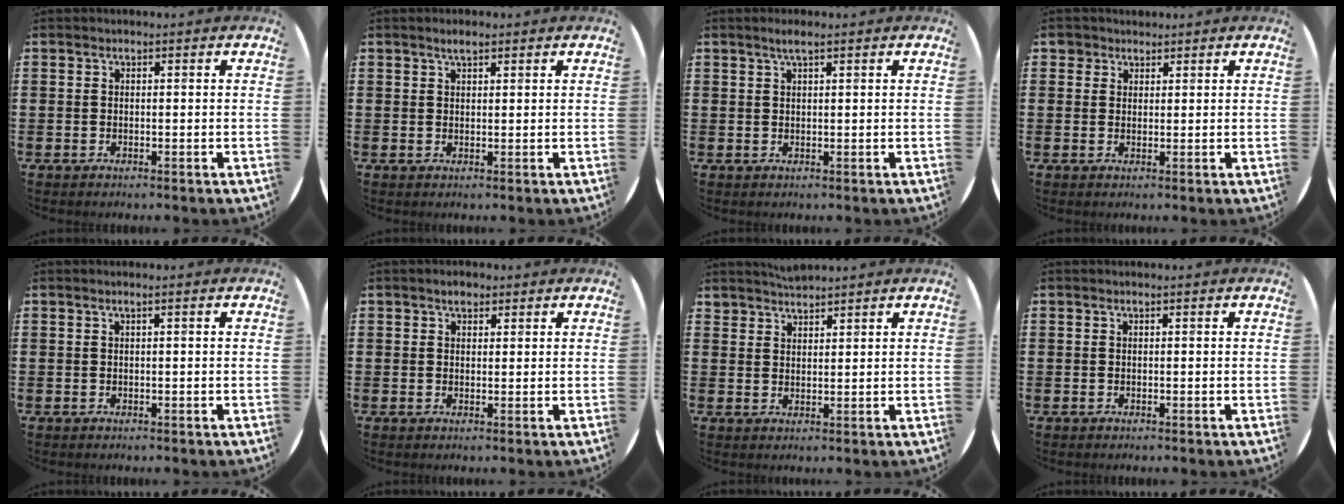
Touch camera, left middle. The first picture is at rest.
{"total": 1.7, "force": [1.4, 0.4, 0.9], "torque": [-0.019, 0.004, 0.025]}
{"total": 1.7, "force": [1.2, 0.1, 1.2], "torque": [-0.024, 0.003, 0.020]}
{"total": 2.0, "force": [1.6, 1.2, 0.0], "torque": [0.003, 0.002, 0.031]}
{"total": 0.6, "force": [0.2, -0.2, 0.5], "torque": [-0.005, -0.001, 0.002]}
{"total": 1.7, "force": [1.4, 0.8, 0.6], "torque": [-0.005, 0.002, 0.024]}
{"total": 2.2, "force": [2.1, 0.0, -0.4], "torque": [0.004, -0.001, 0.042]}
{"total": 0.0}